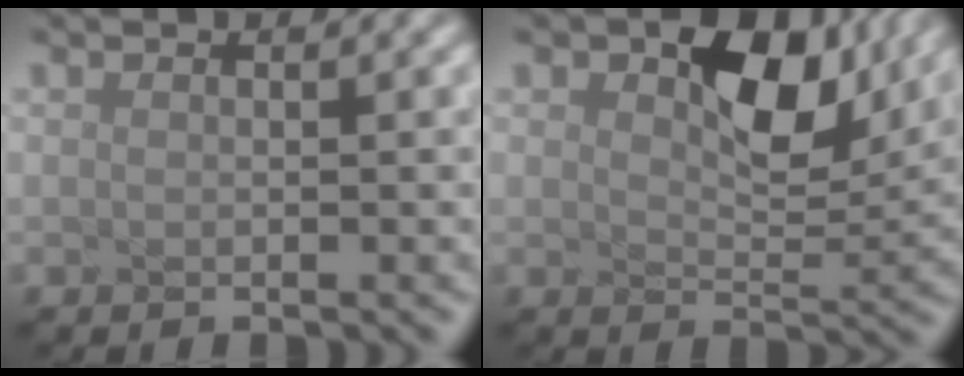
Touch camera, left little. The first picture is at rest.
{"total": 4.9, "force": [1.9, 2.5, 3.8], "torque": [-0.079, -0.006, 0.052]}